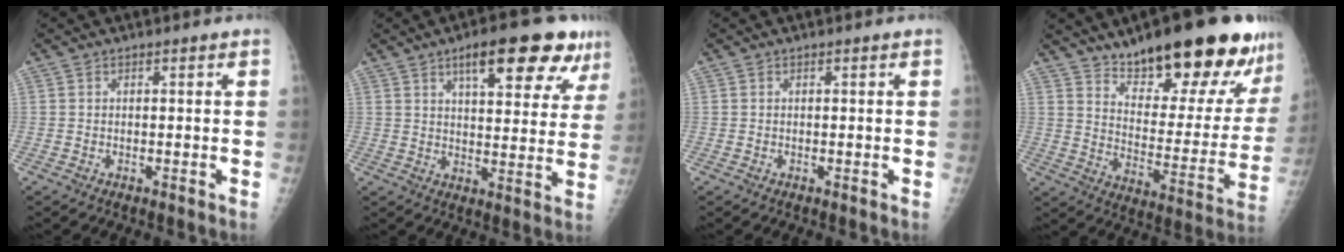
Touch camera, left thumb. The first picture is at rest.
{"total": 16.2, "force": [9.2, 5.4, 12.2], "torque": [-0.135, -0.023, 0.129]}
{"total": 0.0}
{"total": 24.8, "force": [17.5, 7.6, 16.0], "torque": [-0.188, -0.086, 0.260]}